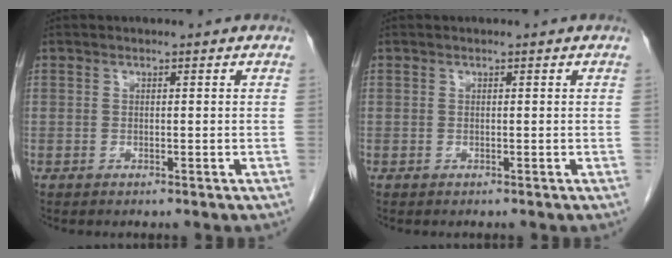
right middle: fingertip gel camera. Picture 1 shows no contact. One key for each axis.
{"total": 0.0}